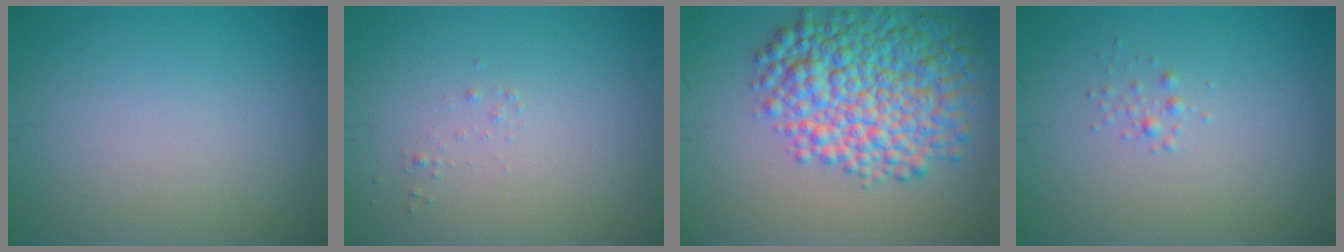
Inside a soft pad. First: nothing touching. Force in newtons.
{"total": 0.5, "press": 0.5, "slide": 0.0}
{"total": 9.5, "press": 9.5, "slide": 0.2}
{"total": 0.7, "press": 0.7, "slide": 0.0}